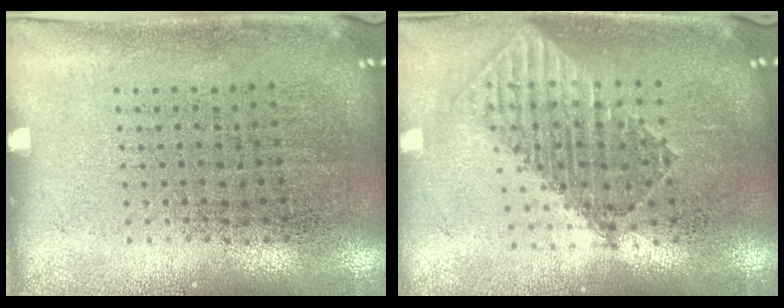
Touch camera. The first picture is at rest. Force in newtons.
{"total": 1.7, "press": 1.4, "slide": 0.9}